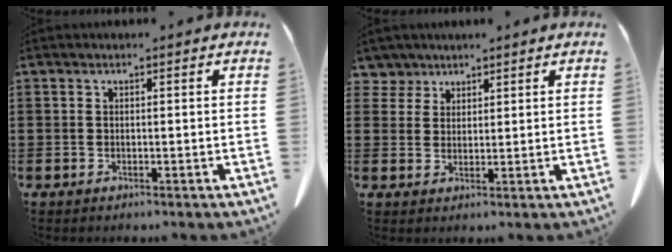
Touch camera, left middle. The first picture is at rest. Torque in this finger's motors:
{"motor_torque": [-0.12, 0.13, -0.14, -0.07]}